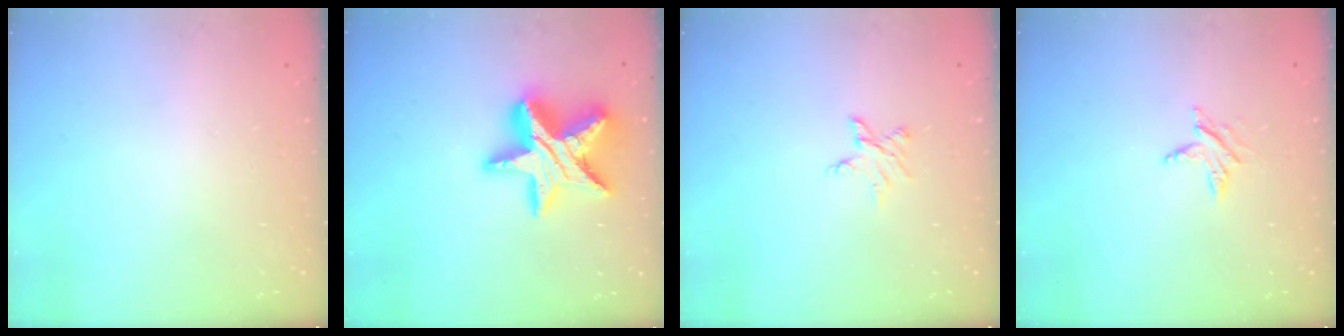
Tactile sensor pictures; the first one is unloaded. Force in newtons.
{"total": 19.0, "press": 18.9, "slide": 1.5}
{"total": 4.0, "press": 4.0, "slide": 0.5}
{"total": 3.8, "press": 3.8, "slide": 0.5}